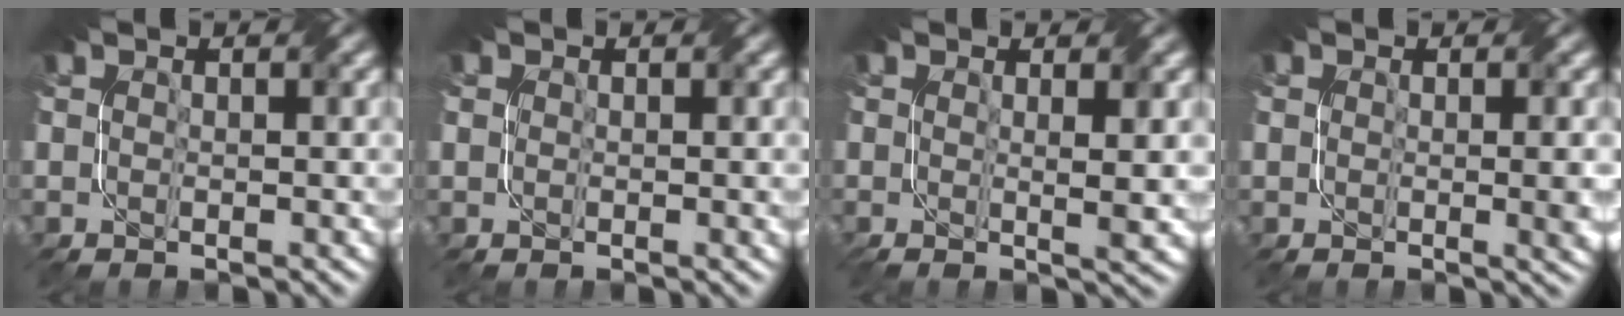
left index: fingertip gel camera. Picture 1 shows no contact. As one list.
[{"total": 1.4, "force": [0.4, 1.1, 0.8], "torque": [-0.010, -0.005, 0.010]}, {"total": 3.5, "force": [0.4, 0.9, 3.4], "torque": [-0.041, -0.005, 0.006]}, {"total": 2.1, "force": [0.1, 0.8, 1.9], "torque": [-0.025, -0.006, 0.009]}]